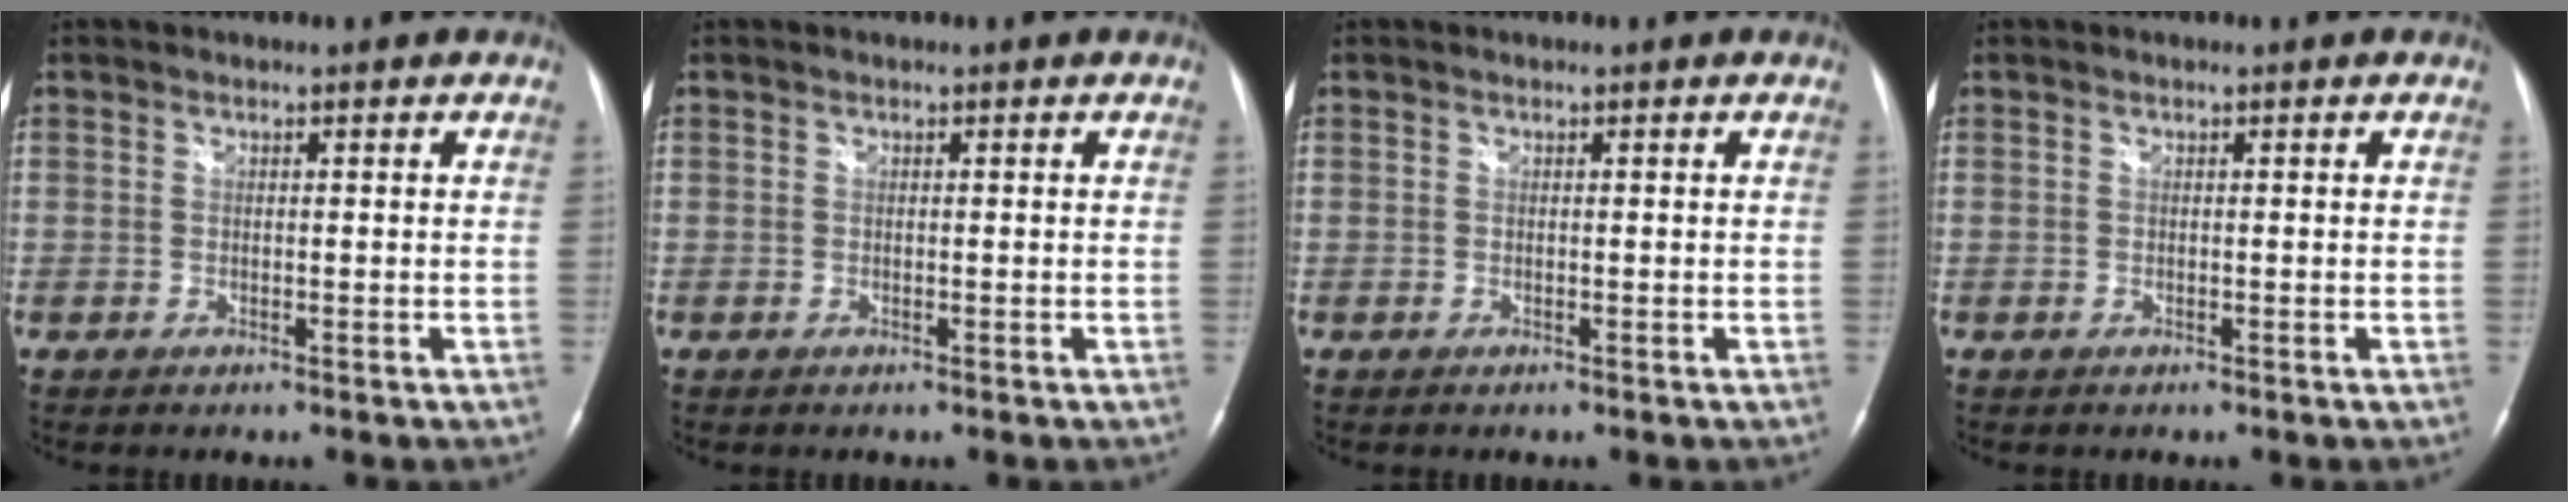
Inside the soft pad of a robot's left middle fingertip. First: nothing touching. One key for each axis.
{"total": 0.0}
{"total": 0.0}
{"total": 0.0}